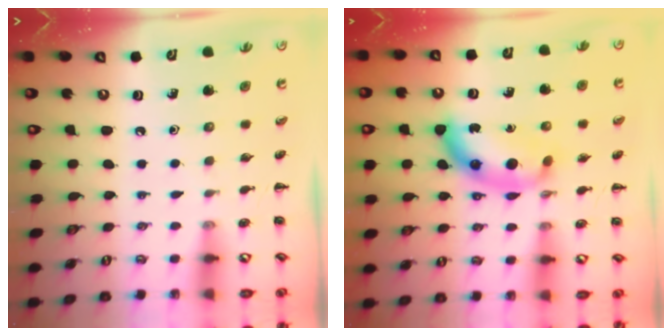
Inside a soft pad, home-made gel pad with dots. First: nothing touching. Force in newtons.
{"total": 12.0, "press": 12.0, "slide": 0.3}